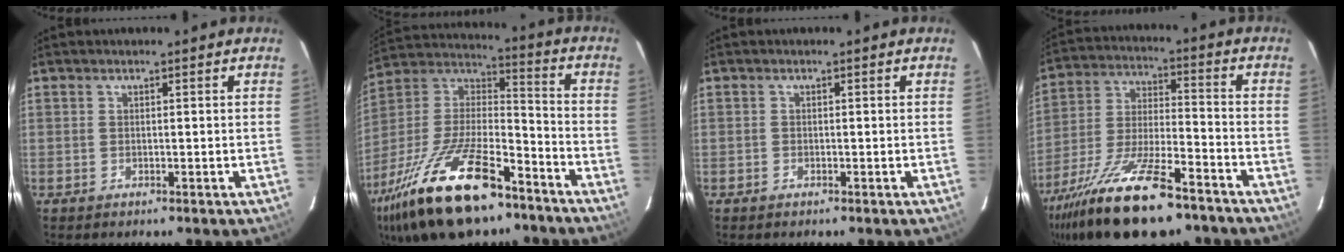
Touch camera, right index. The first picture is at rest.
{"total": 27.1, "force": [-17.2, 10.1, 18.4], "torque": [-0.371, -0.025, -0.292]}
{"total": 0.5, "force": [-0.4, 0.3, 0.0], "torque": [-0.001, 0.002, -0.010]}
{"total": 22.3, "force": [-15.5, 6.5, 14.6], "torque": [-0.288, -0.044, -0.264]}